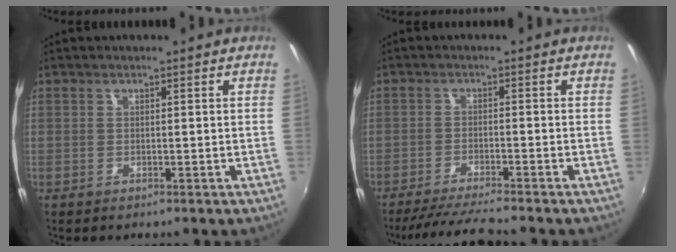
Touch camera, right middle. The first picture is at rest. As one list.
[{"total": 7.8, "force": [-7.1, -0.3, 3.3], "torque": [-0.083, -0.015, -0.121]}]